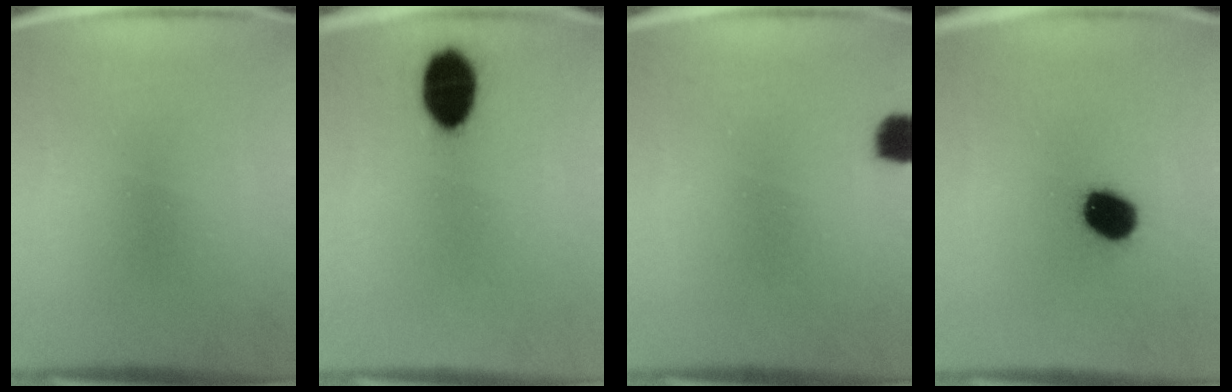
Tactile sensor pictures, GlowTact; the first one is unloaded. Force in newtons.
{"total": 10.4}
{"total": 3.5}
{"total": 10.4}